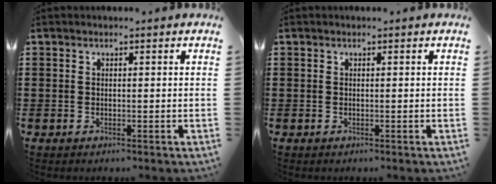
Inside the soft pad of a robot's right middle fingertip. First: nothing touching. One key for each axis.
{"total": 0.0}